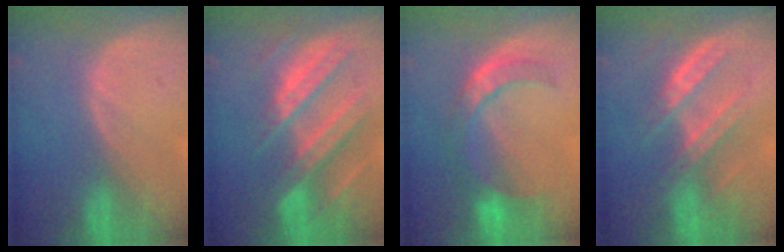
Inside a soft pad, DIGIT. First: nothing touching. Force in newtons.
{"total": 10.4, "press": 9.1, "slide": 4.9}
{"total": 7.0, "press": 6.9, "slide": 1.4}
{"total": 6.8, "press": 6.8, "slide": 0.9}